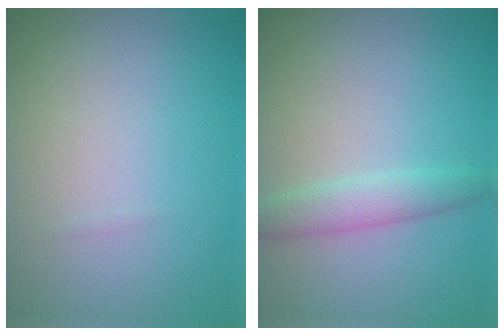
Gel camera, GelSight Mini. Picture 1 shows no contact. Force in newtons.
{"total": 2.5, "press": 2.5, "slide": 0.1}